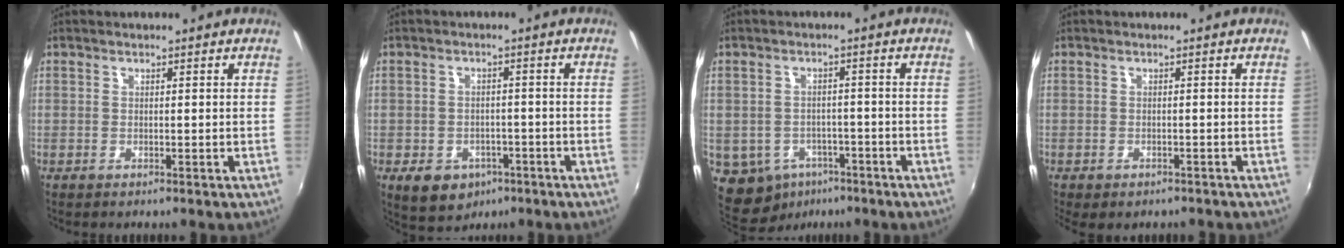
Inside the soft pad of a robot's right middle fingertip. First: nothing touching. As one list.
[{"total": 8.2, "force": [-4.1, 6.1, 3.7], "torque": [-0.086, -0.004, -0.045]}, {"total": 9.0, "force": [-4.7, 6.9, 3.1], "torque": [-0.093, -0.005, -0.055]}, {"total": 3.8, "force": [-2.8, 1.6, 1.9], "torque": [-0.039, -0.020, -0.033]}]